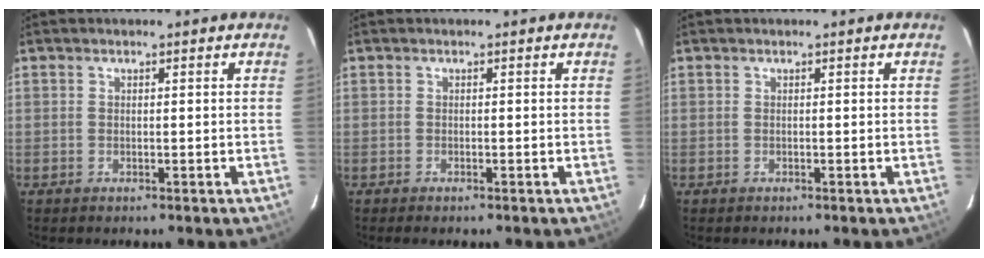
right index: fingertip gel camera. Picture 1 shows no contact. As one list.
[{"total": 0.5, "force": [-0.4, 0.1, 0.2], "torque": [-0.005, -0.001, -0.009]}, {"total": 0.0}]